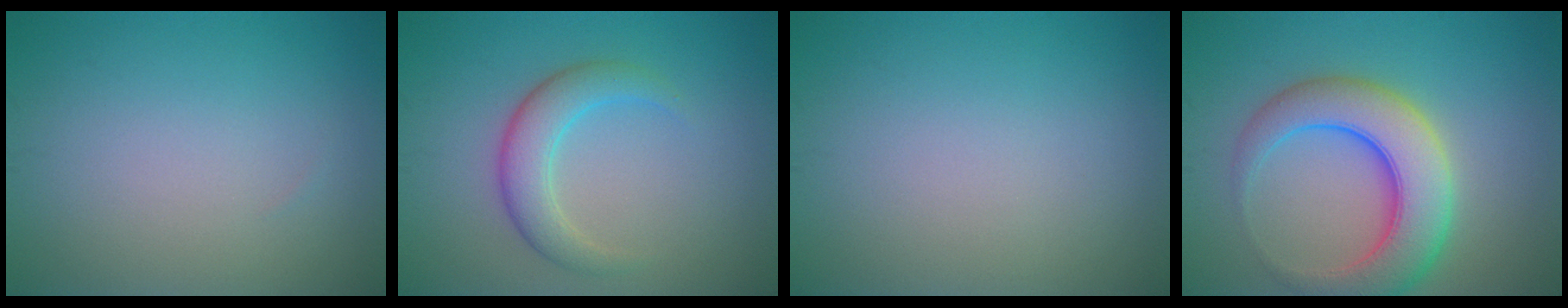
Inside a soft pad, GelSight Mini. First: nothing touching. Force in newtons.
{"total": 3.6, "press": 3.6, "slide": 0.2}
{"total": 0.0}
{"total": 7.8, "press": 7.8, "slide": 0.3}